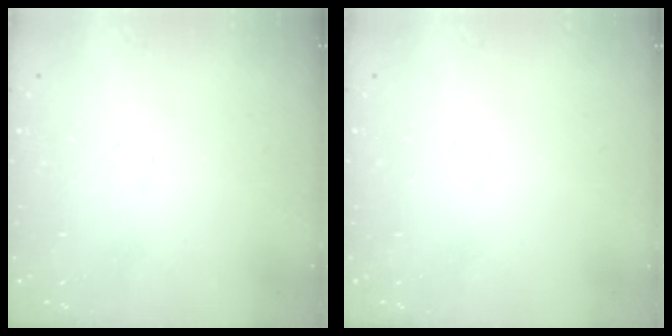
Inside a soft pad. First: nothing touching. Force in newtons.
{"total": 0.0}